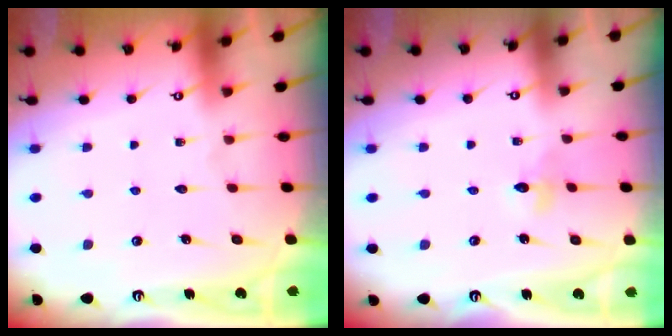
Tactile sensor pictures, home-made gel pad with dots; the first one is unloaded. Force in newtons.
{"total": 3.4, "press": 3.4, "slide": 0.5}